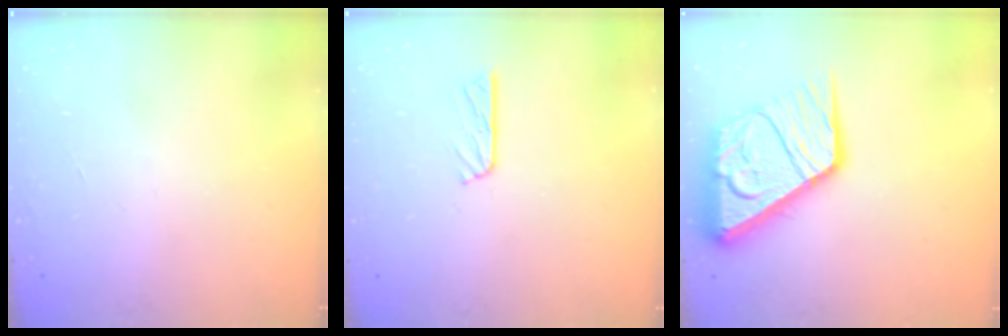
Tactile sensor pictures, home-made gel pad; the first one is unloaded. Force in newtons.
{"total": 4.7, "press": 4.7, "slide": 0.3}
{"total": 17.9, "press": 17.8, "slide": 1.9}